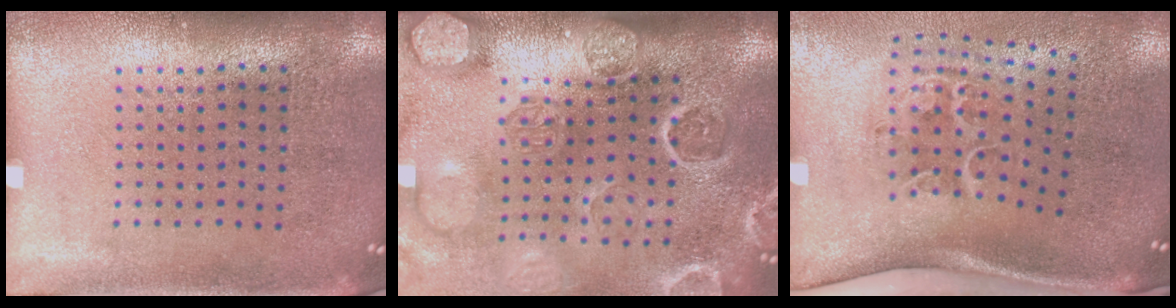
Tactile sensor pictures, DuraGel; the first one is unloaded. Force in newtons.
{"total": 4.3, "press": 3.5, "slide": 2.5}
{"total": 2.2, "press": 1.4, "slide": 1.7}